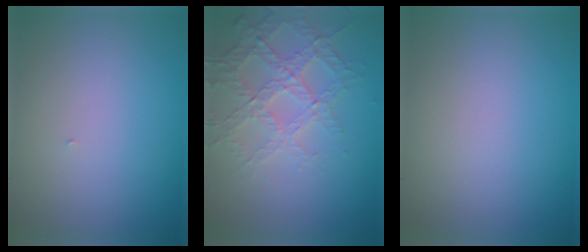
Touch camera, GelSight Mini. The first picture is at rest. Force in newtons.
{"total": 3.7, "press": 3.5, "slide": 1.2}
{"total": 0.0}